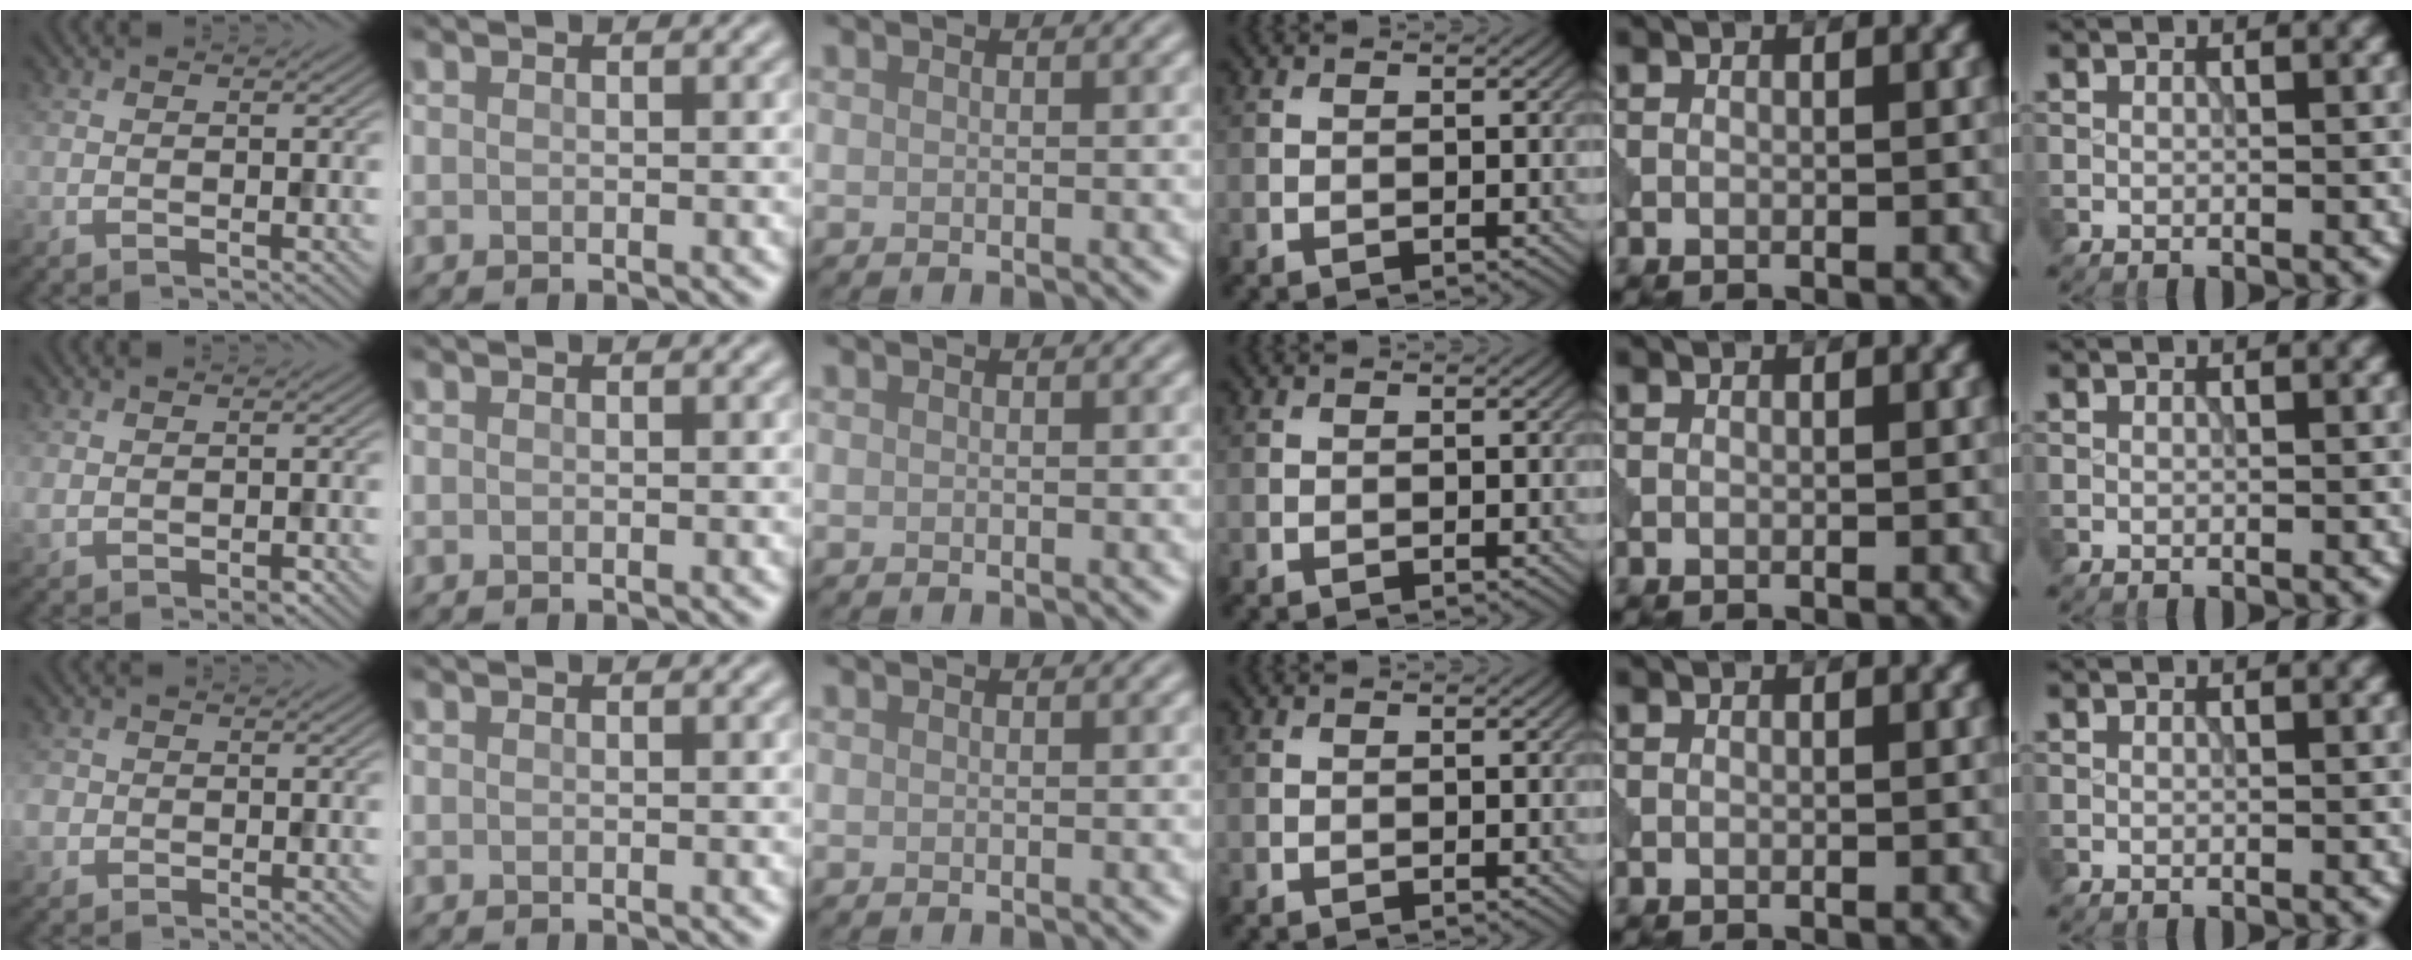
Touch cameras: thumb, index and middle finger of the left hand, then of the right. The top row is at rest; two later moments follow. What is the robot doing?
{"motion": "open", "object": "sandwich press"}